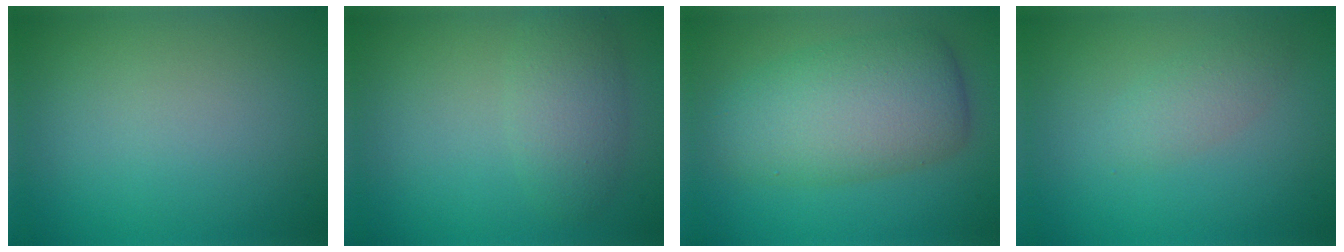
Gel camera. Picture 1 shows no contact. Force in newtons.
{"total": 3.1, "press": 3.1, "slide": 0.0}
{"total": 7.5, "press": 7.5, "slide": 0.1}
{"total": 1.9, "press": 1.9, "slide": 0.0}